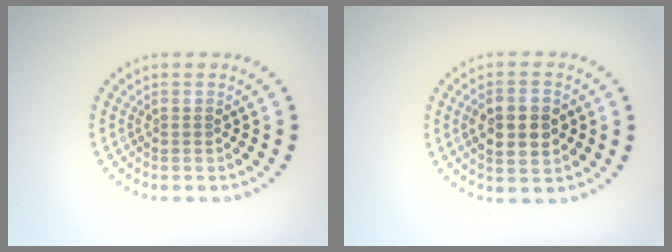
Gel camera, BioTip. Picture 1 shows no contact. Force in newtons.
{"total": 4.5, "press": 4.5, "slide": 0.2}